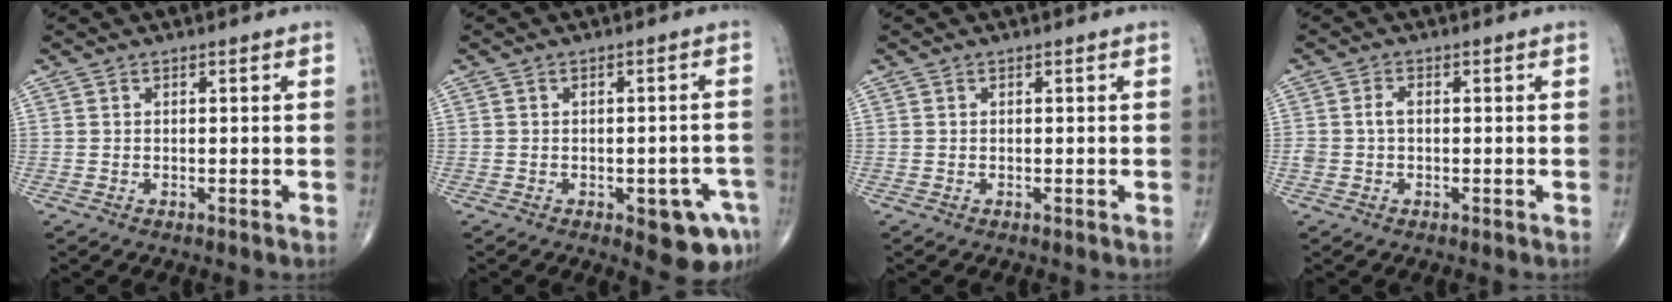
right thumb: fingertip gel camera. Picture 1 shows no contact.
{"total": 7.9, "force": [-3.5, 3.2, 6.3], "torque": [-0.054, 0.012, -0.036]}
{"total": 0.0}
{"total": 2.2, "force": [-0.1, 1.4, 1.7], "torque": [-0.036, 0.006, -0.002]}